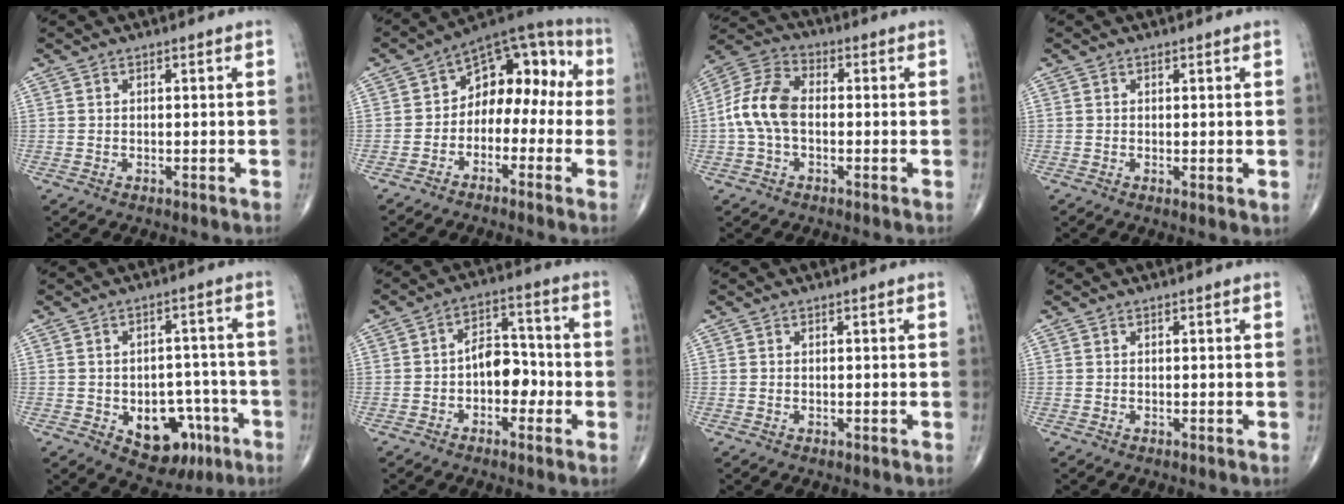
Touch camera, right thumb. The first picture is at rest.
{"total": 12.8, "force": [-1.4, 8.6, 9.4], "torque": [-0.083, 0.059, -0.038]}
{"total": 10.6, "force": [-0.9, 6.6, 8.2], "torque": [-0.167, 0.032, -0.028]}
{"total": 1.4, "force": [0.1, 0.5, 1.3], "torque": [-0.021, -0.007, 0.000]}
{"total": 11.7, "force": [-4.8, 7.8, 7.3], "torque": [-0.055, 0.037, -0.054]}
{"total": 7.9, "force": [-1.8, 5.1, 5.7], "torque": [-0.055, 0.031, -0.042]}
{"total": 0.0}
{"total": 0.0}